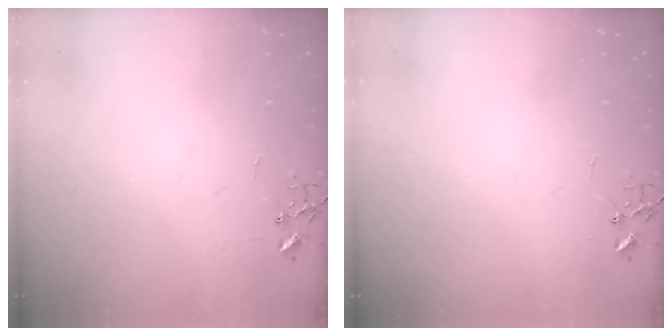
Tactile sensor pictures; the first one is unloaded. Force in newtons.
{"total": 0.0}